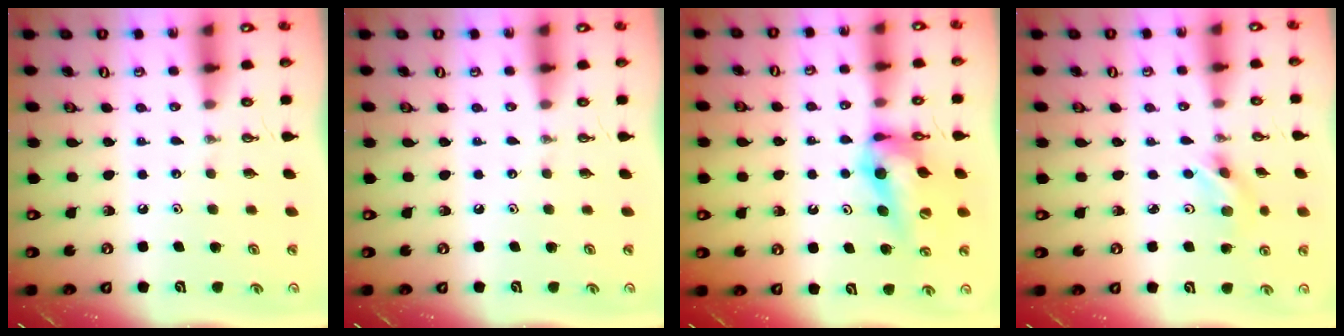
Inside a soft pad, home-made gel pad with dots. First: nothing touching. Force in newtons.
{"total": 0.0}
{"total": 13.3, "press": 13.2, "slide": 1.5}
{"total": 4.7, "press": 4.6, "slide": 0.7}